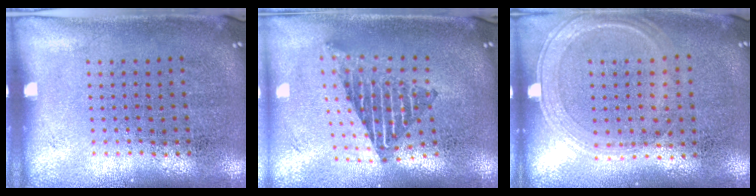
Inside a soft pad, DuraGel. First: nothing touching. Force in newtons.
{"total": 2.2, "press": 1.6, "slide": 1.6}
{"total": 0.6, "press": 0.5, "slide": 0.2}